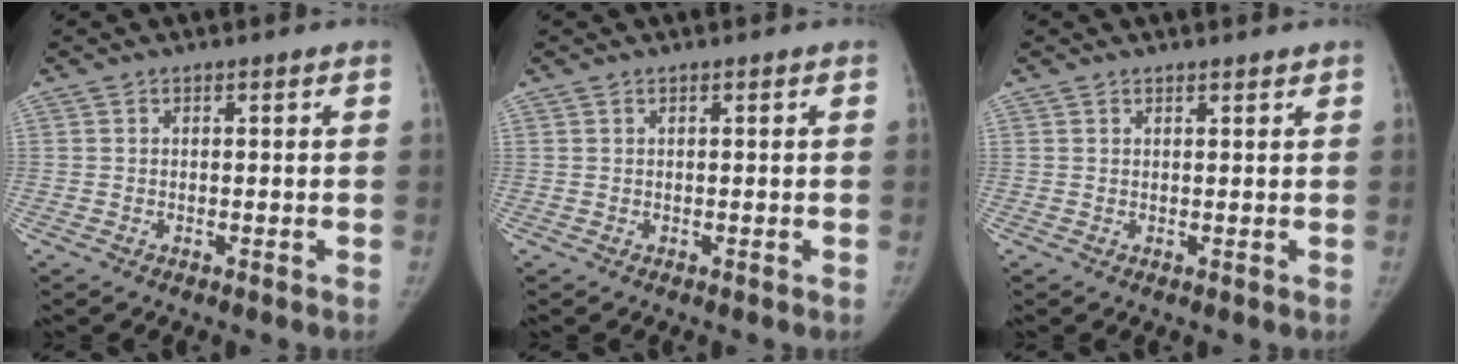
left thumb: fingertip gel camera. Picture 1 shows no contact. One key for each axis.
{"total": 0.0}
{"total": 0.8, "fx": 0.8, "fy": 0.3, "fz": 0.1, "tx": -0.003, "ty": -0.006, "tz": 0.010}